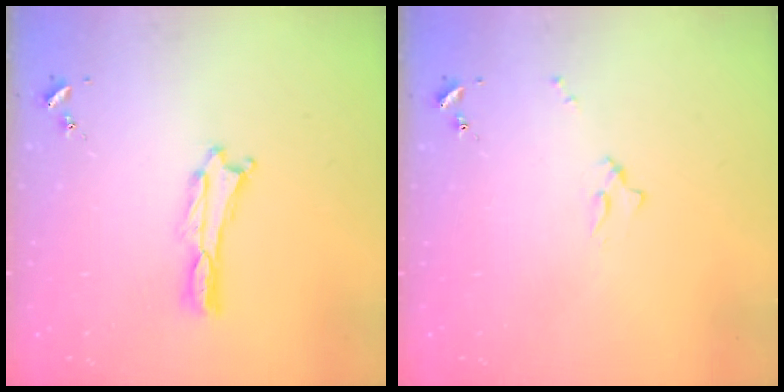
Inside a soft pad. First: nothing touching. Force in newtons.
{"total": 1.7, "press": 1.6, "slide": 0.2}